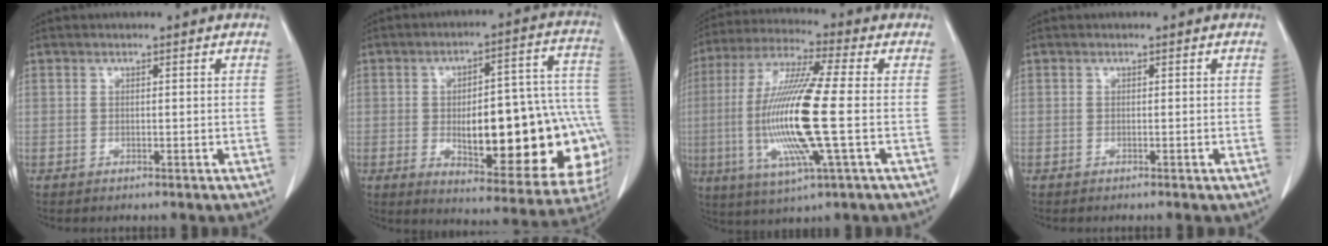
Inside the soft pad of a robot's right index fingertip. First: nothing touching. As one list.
[{"total": 25.8, "force": [-4.5, 8.4, 24.0], "torque": [-0.231, 0.035, -0.033]}, {"total": 17.0, "force": [-2.1, 0.7, 16.8], "torque": [-0.349, -0.010, -0.046]}, {"total": 0.7, "force": [-0.6, 0.1, 0.4], "torque": [-0.007, -0.002, -0.007]}]